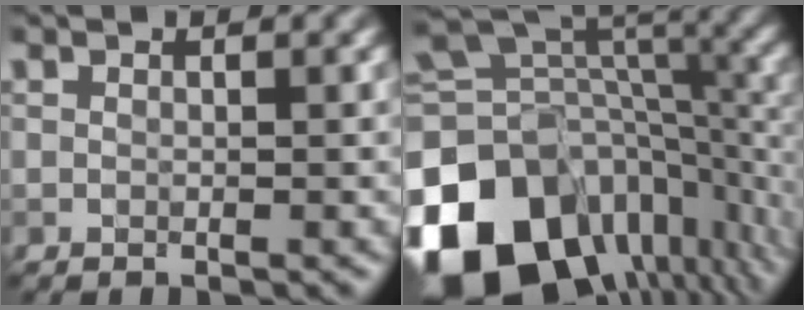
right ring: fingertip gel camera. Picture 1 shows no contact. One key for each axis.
{"total": 16.9, "fx": -6.2, "fy": 11.8, "fz": 10.5, "tx": -0.230, "ty": -0.025, "tz": -0.090}